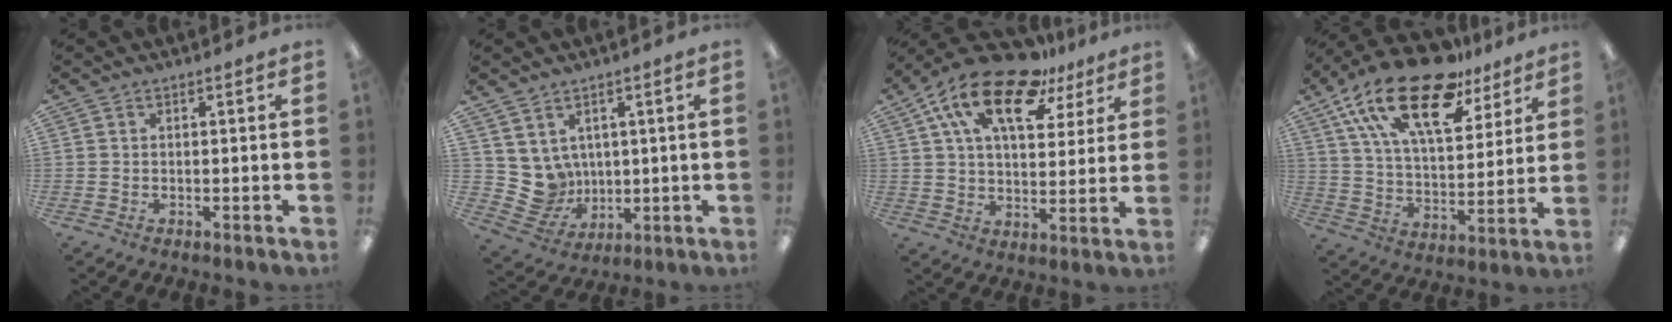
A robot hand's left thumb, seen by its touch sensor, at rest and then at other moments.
{"total": 7.1, "force": [2.8, 6.4, 0.7], "torque": [-0.041, -0.027, 0.063]}
{"total": 18.6, "force": [11.0, 8.8, 12.1], "torque": [-0.212, -0.049, 0.191]}
{"total": 24.1, "force": [15.5, 10.6, 15.2], "torque": [-0.274, -0.081, 0.269]}